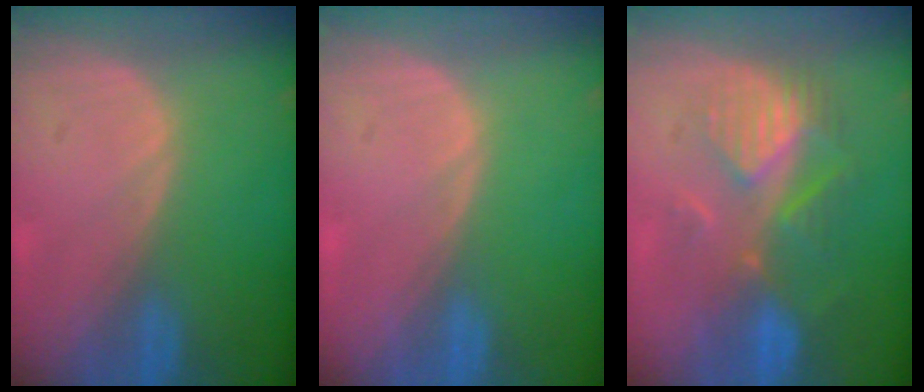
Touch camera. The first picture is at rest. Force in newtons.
{"total": 0.0}
{"total": 8.3, "press": 8.0, "slide": 2.3}